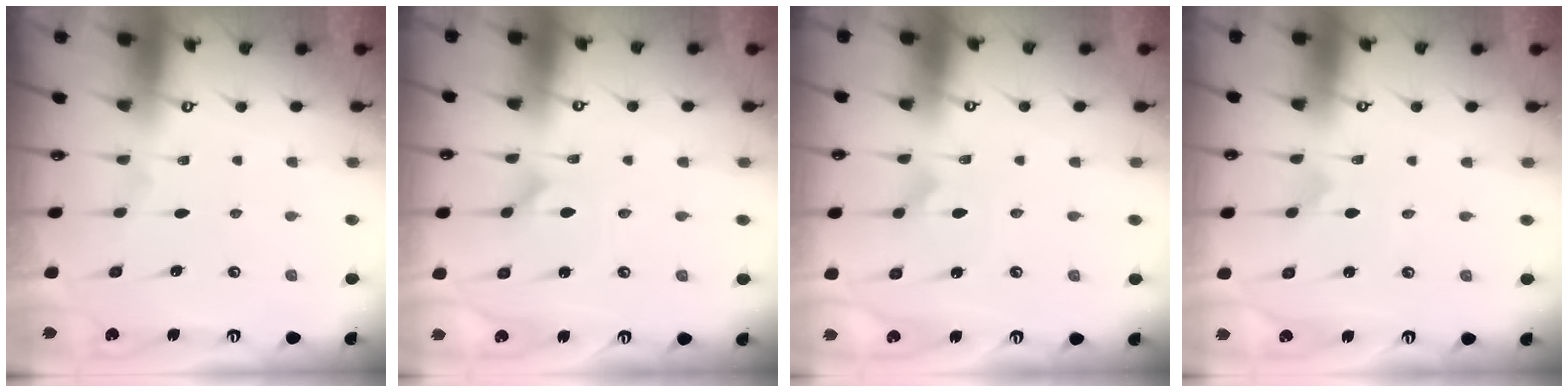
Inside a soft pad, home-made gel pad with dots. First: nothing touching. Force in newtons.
{"total": 1.9, "press": 1.9, "slide": 0.2}
{"total": 2.0, "press": 2.0, "slide": 0.1}
{"total": 0.0}